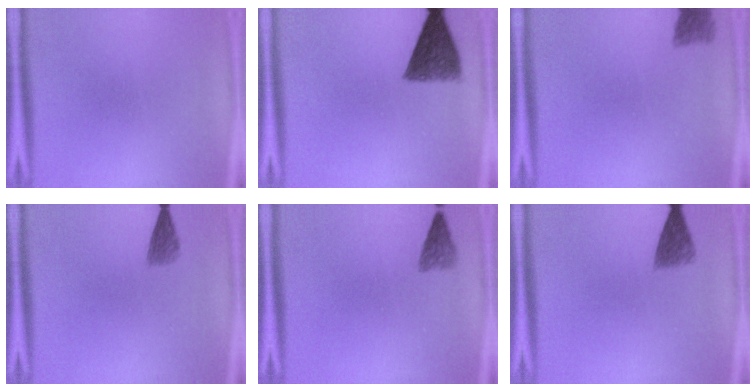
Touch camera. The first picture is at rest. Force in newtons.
{"total": 8.2}
{"total": 2.8}
{"total": 2.2}
{"total": 2.3}
{"total": 3.4}